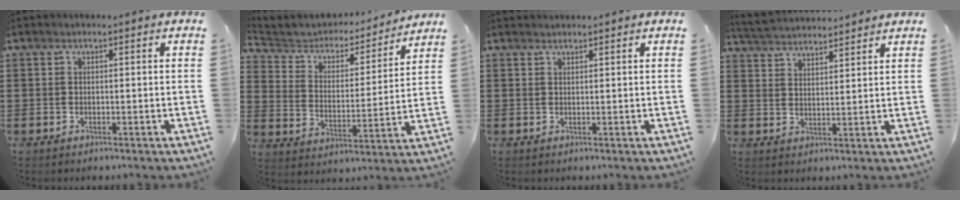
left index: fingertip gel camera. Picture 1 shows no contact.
{"total": 3.9, "force": [3.4, 1.9, 0.4], "torque": [-0.036, -0.026, 0.050]}
{"total": 1.0, "force": [1.0, 0.0, 0.0], "torque": [-0.002, -0.001, 0.020]}
{"total": 3.8, "force": [3.8, 0.2, 0.3], "torque": [-0.021, -0.014, 0.068]}